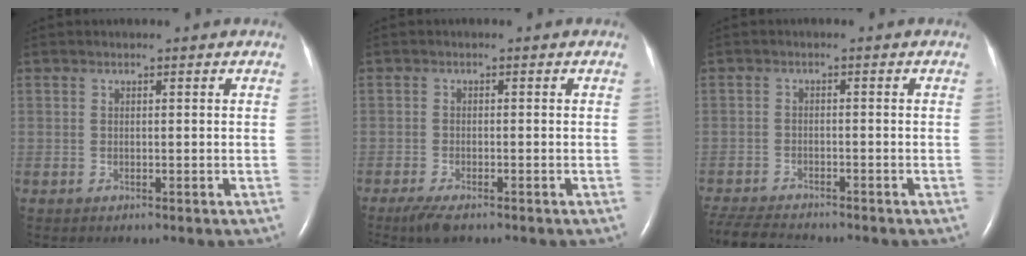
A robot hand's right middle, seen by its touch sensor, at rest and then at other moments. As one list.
[{"total": 3.8, "force": [-2.8, 0.9, 2.5], "torque": [-0.053, -0.011, -0.046]}, {"total": 7.8, "force": [-7.2, 1.2, 2.8], "torque": [-0.051, -0.019, -0.119]}]